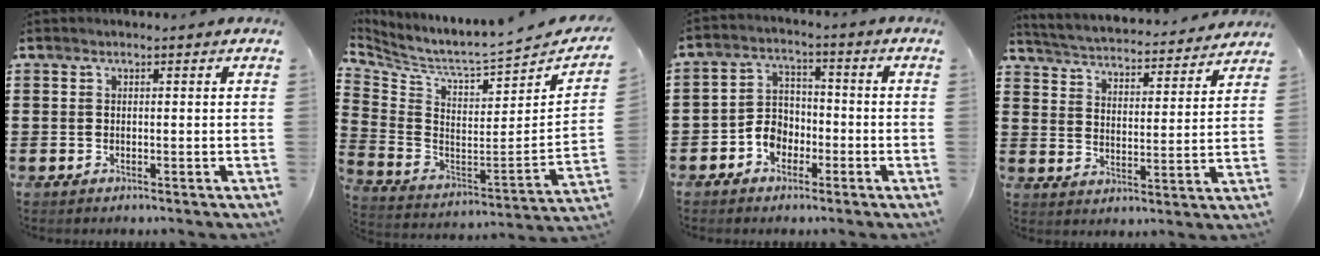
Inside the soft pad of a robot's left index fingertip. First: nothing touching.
{"total": 4.7, "force": [4.3, 0.0, 1.9], "torque": [-0.064, -0.059, 0.064]}
{"total": 4.8, "force": [-2.6, 3.6, 1.8], "torque": [-0.047, 0.011, -0.055]}
{"total": 3.5, "force": [3.5, -0.3, 0.3], "torque": [-0.027, -0.035, 0.052]}